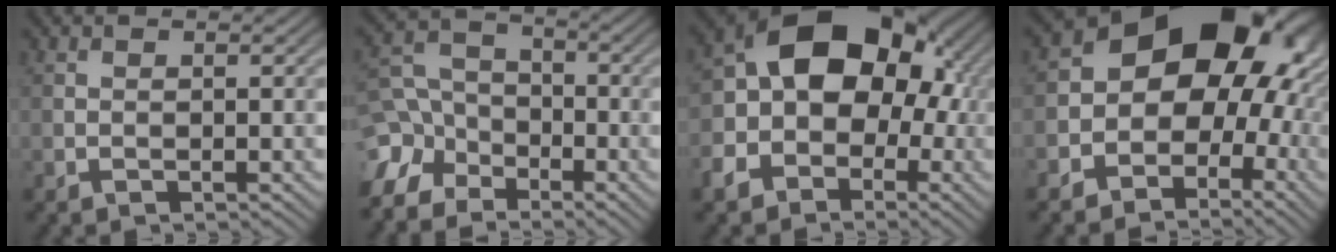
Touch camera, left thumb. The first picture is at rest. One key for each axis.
{"total": 8.4, "fx": -4.5, "fy": 6.4, "fz": 3.2, "tx": -0.072, "ty": -0.008, "tz": -0.110}
{"total": 15.2, "fx": -1.8, "fy": 11.6, "fz": 9.7, "tx": -0.161, "ty": -0.005, "tz": -0.044}
{"total": 15.5, "fx": 0.2, "fy": 11.8, "fz": 10.1, "tx": -0.125, "ty": -0.015, "tz": 0.001}